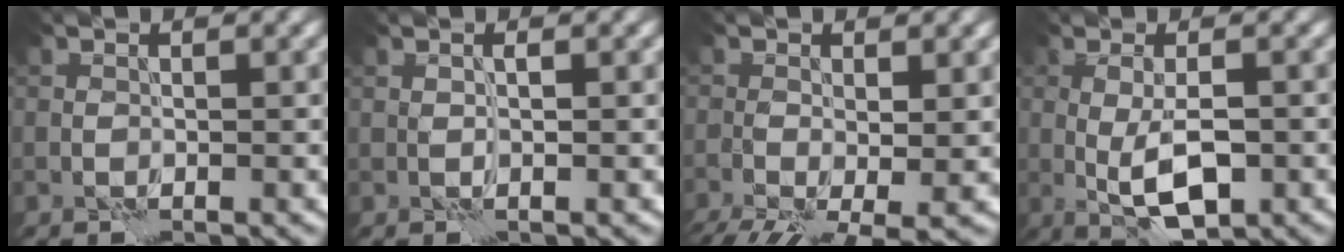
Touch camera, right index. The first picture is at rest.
{"total": 0.8, "force": [0.3, 0.2, 0.7], "torque": [-0.010, -0.004, 0.006]}
{"total": 7.3, "force": [-3.1, 3.1, 5.8], "torque": [-0.102, -0.029, -0.043]}
{"total": 4.6, "force": [-1.1, 1.4, 4.3], "torque": [-0.083, -0.005, -0.017]}